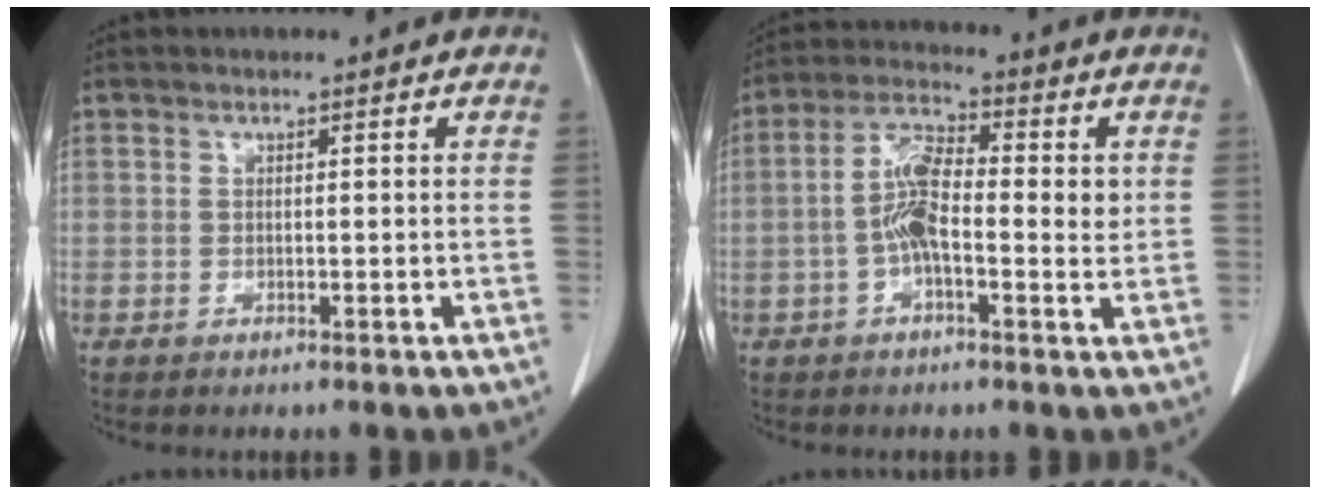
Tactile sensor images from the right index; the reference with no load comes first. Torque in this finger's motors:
{"motor_torque": [0.23, 0.05, 0.21, 0.12]}